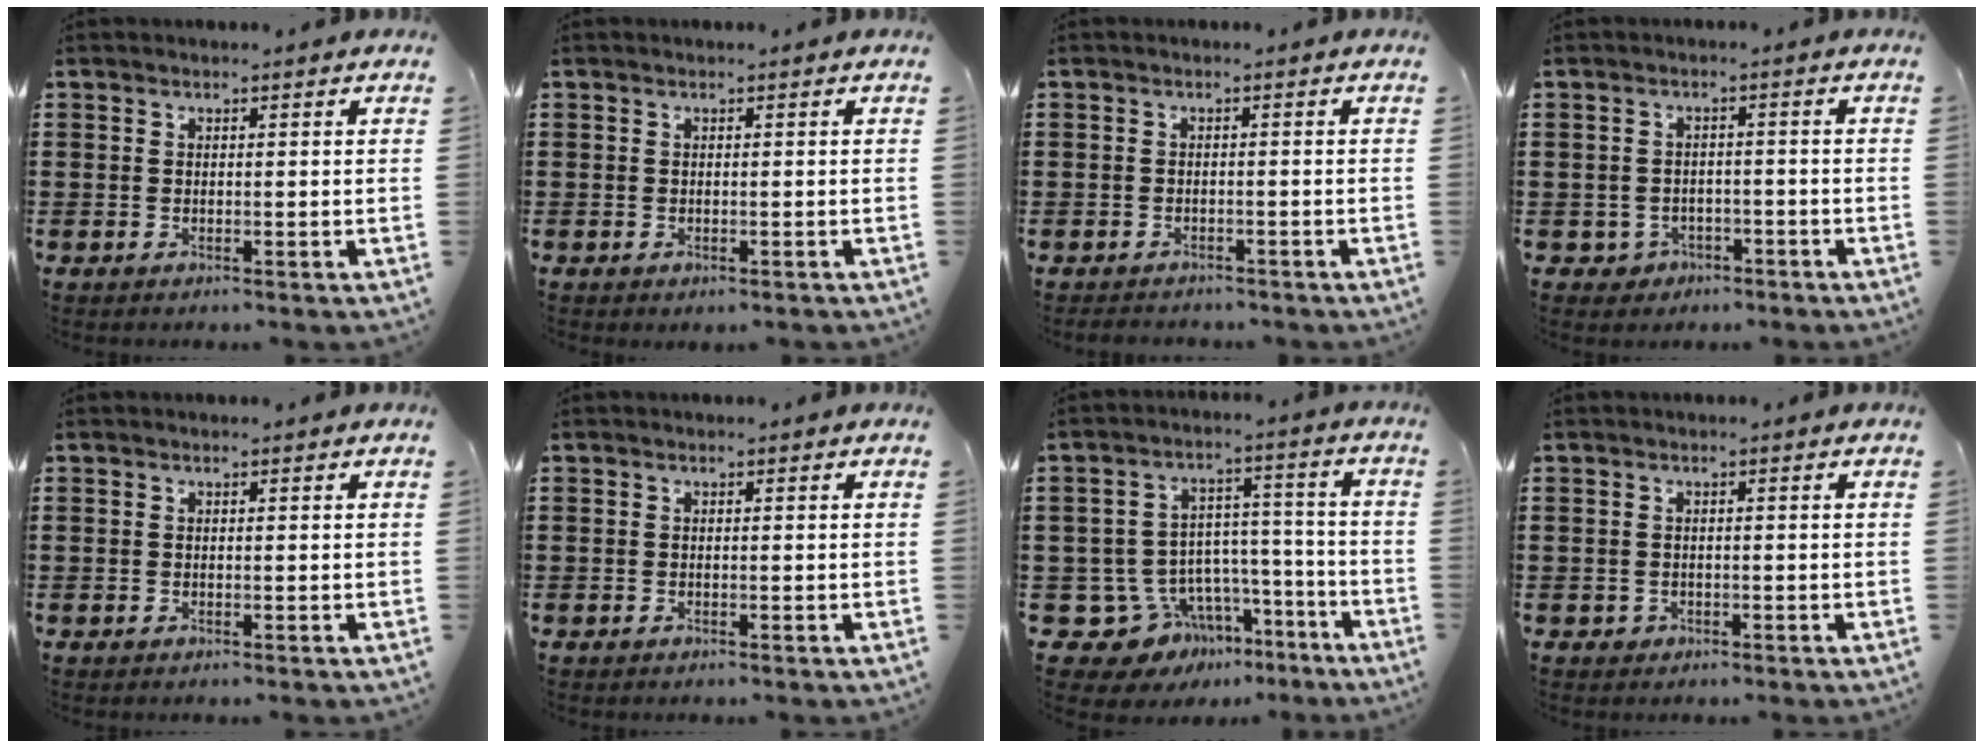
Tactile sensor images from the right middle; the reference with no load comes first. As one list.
[{"total": 0.0}, {"total": 1.4, "force": [-1.4, 0.3, -0.1], "torque": [-0.003, 0.002, -0.032]}, {"total": 2.1, "force": [-1.6, 1.4, 0.2], "torque": [-0.013, 0.001, -0.037]}, {"total": 0.0}, {"total": 0.0}, {"total": 9.2, "force": [-6.0, 6.9, 1.7], "torque": [-0.061, 0.014, -0.105]}, {"total": 0.7, "force": [-0.3, 0.6, 0.2], "torque": [-0.006, 0.005, -0.007]}]